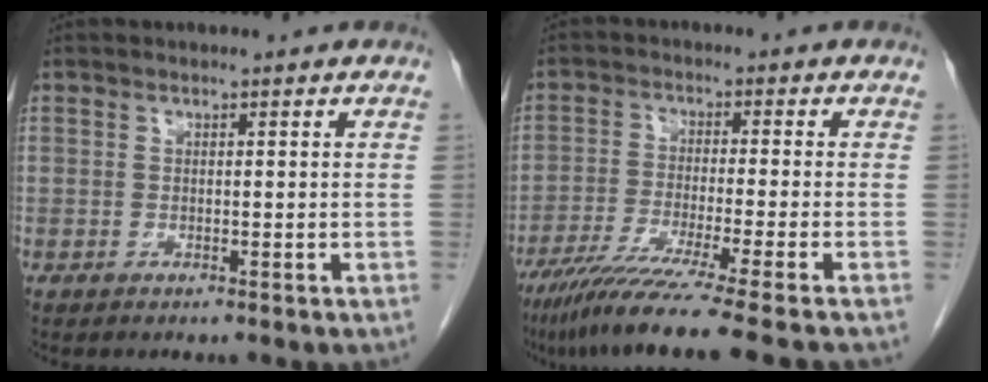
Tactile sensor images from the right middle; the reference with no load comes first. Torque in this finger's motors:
{"motor_torque": [1.16, -0.99, 0.23, 0.17]}